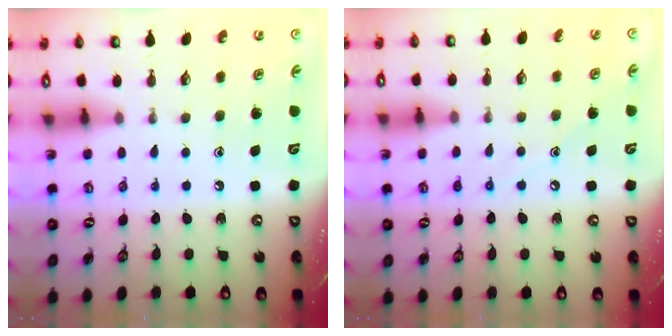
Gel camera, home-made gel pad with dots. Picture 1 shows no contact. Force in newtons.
{"total": 6.0, "press": 6.0, "slide": 0.7}